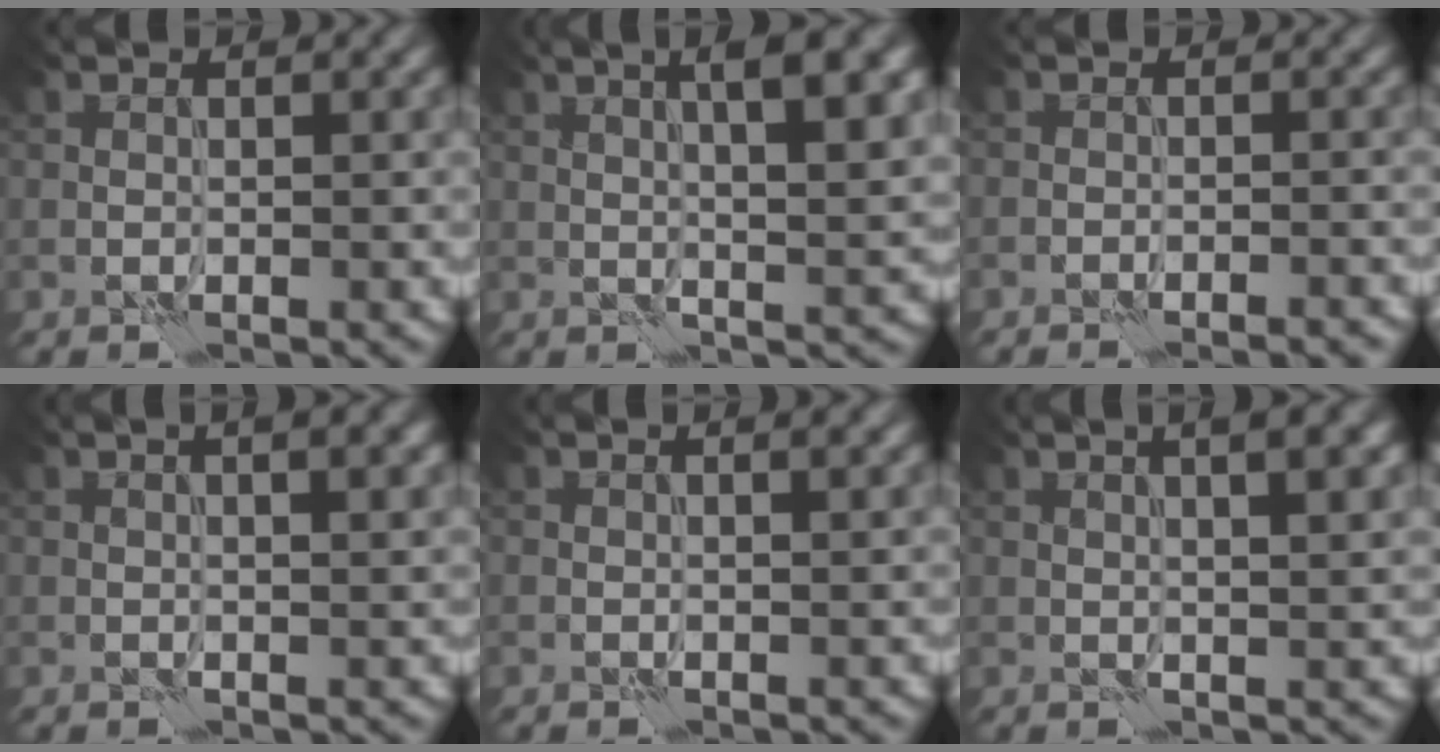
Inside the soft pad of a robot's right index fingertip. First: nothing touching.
{"total": 7.2, "force": [2.5, 2.0, 6.4], "torque": [-0.065, 0.018, 0.030]}
{"total": 2.4, "force": [-2.3, 0.3, 0.5], "torque": [0.002, 0.013, -0.034]}
{"total": 5.0, "force": [2.3, 2.0, 4.0], "torque": [-0.027, 0.020, 0.006]}
{"total": 1.6, "force": [0.8, 0.5, 1.3], "torque": [-0.012, -0.002, 0.001]}
{"total": 6.7, "force": [3.3, 2.5, 5.3], "torque": [-0.035, 0.037, 0.020]}